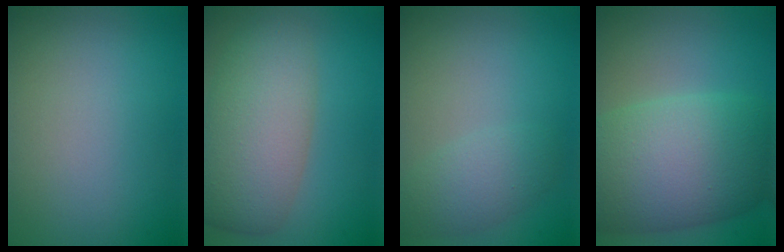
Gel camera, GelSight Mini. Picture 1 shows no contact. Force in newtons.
{"total": 7.5, "press": 7.5, "slide": 0.2}
{"total": 2.6, "press": 2.6, "slide": 0.2}
{"total": 11.3, "press": 11.3, "slide": 0.5}